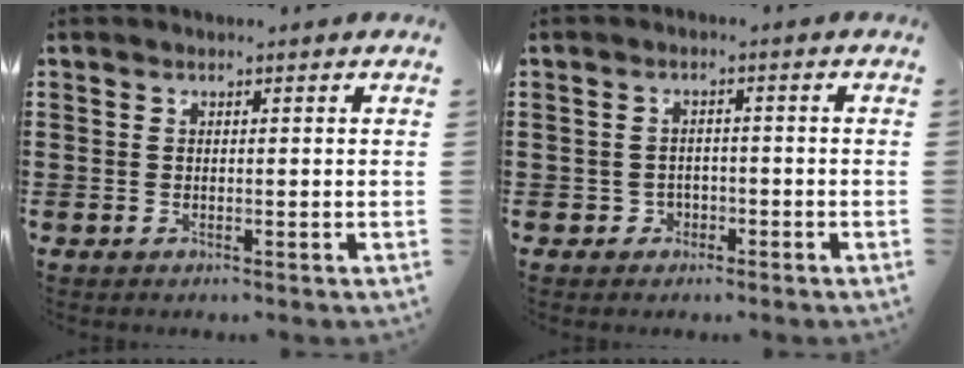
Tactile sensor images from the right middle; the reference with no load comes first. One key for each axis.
{"total": 1.5, "fx": -1.0, "fy": 1.1, "fz": 0.2, "tx": -0.011, "ty": 0.000, "tz": -0.023}